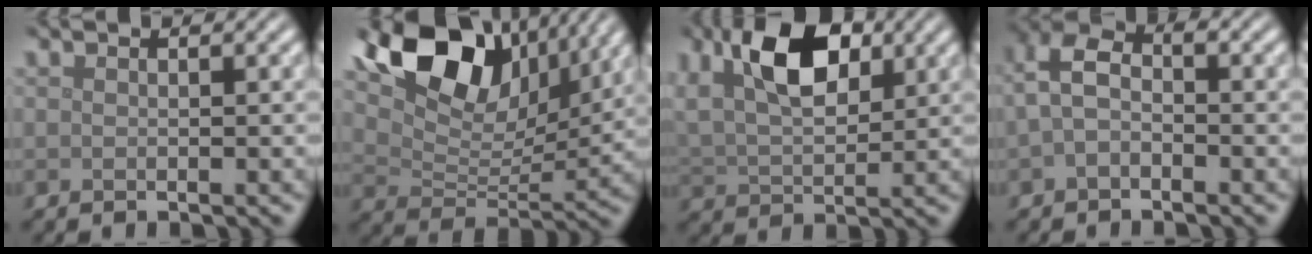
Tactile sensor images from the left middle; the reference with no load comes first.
{"total": 11.9, "force": [7.5, 6.4, 6.8], "torque": [-0.129, 0.004, 0.131]}
{"total": 8.2, "force": [3.6, 4.5, 5.9], "torque": [-0.105, 0.011, 0.058]}
{"total": 3.6, "force": [0.0, 2.4, 2.7], "torque": [-0.061, 0.012, -0.010]}